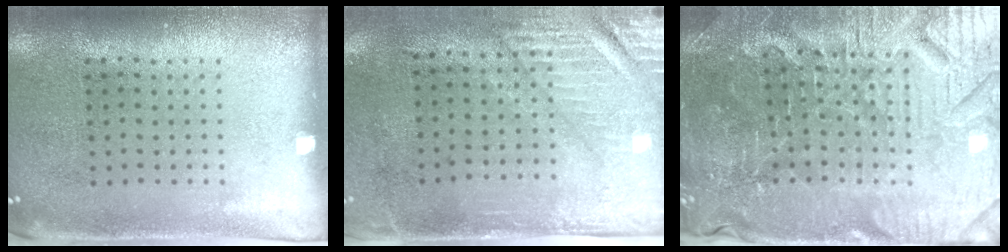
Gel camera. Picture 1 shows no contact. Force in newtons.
{"total": 2.9, "press": 2.5, "slide": 1.5}
{"total": 4.8, "press": 4.6, "slide": 1.2}